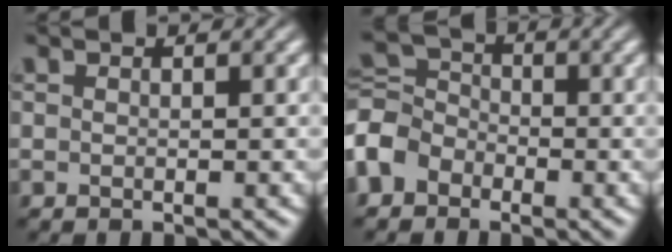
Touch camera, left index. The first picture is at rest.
{"total": 4.1, "force": [-1.8, 3.4, 1.6], "torque": [-0.040, 0.015, -0.057]}